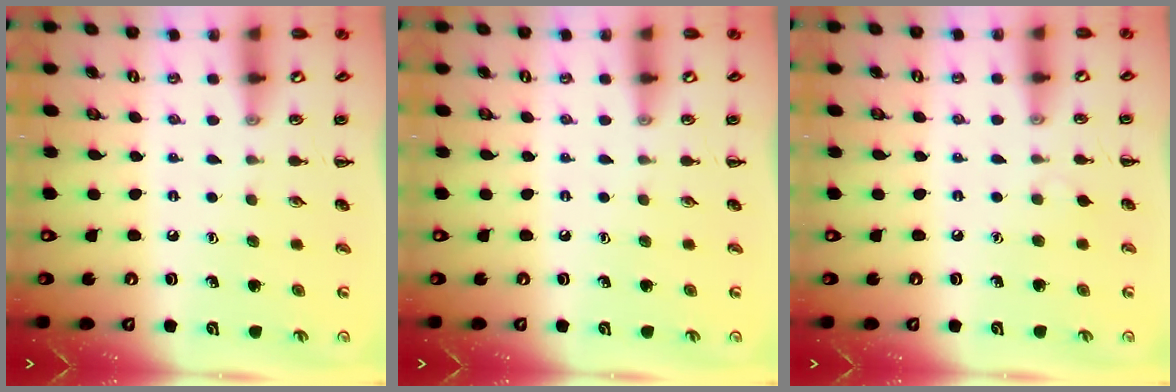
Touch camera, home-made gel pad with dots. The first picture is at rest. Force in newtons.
{"total": 0.0}
{"total": 2.3, "press": 2.1, "slide": 0.9}